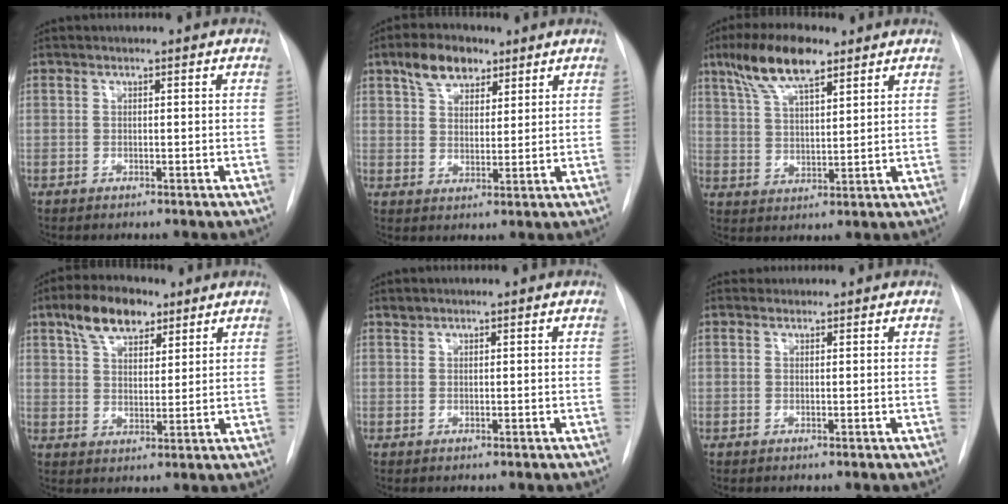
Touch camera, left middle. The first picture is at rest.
{"total": 6.8, "force": [4.4, 3.8, 3.6], "torque": [-0.063, 0.016, 0.080]}
{"total": 10.4, "force": [6.8, 2.8, 7.3], "torque": [-0.145, 0.020, 0.128]}
{"total": 8.5, "force": [5.5, 4.1, 5.1], "torque": [-0.094, 0.018, 0.099]}
{"total": 0.7, "force": [0.6, 0.3, 0.0], "torque": [-0.002, 0.005, 0.011]}
{"total": 0.9, "force": [0.7, 0.4, -0.2], "torque": [0.002, 0.008, 0.011]}